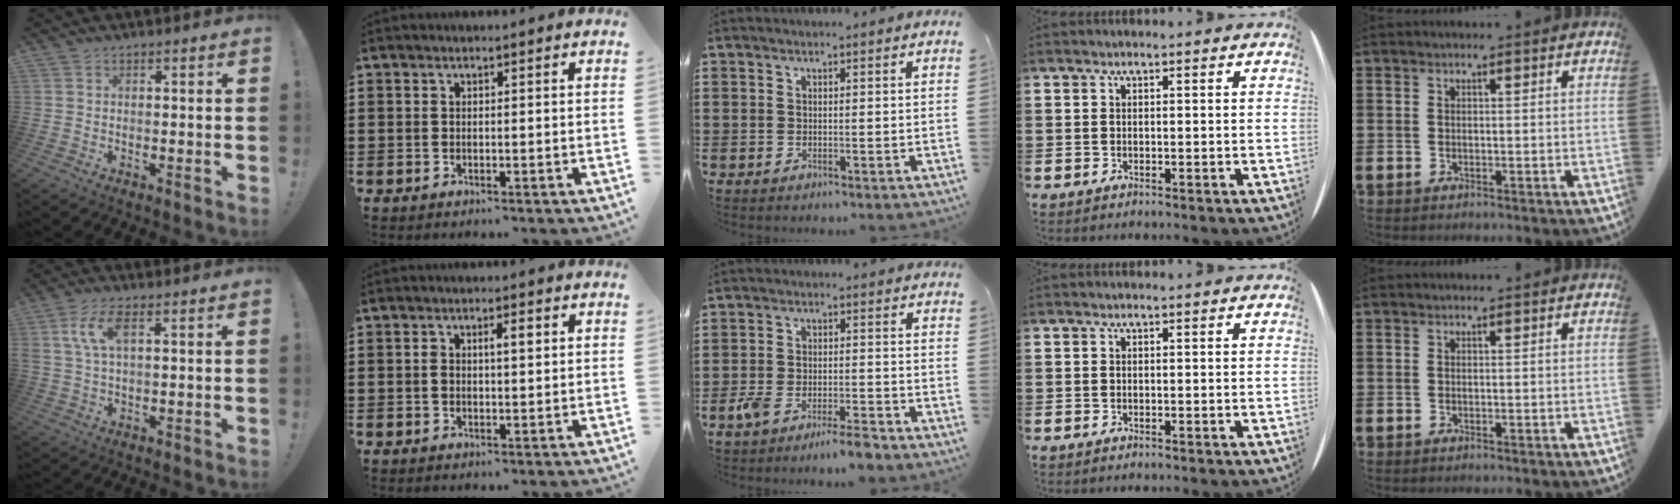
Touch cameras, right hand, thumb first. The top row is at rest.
{"thumb": {"total": 7.5, "force": [2.5, 2.8, 6.5], "torque": [-0.123, -0.001, 0.044]}, "index": {"total": 2.7, "force": [0.5, 0.9, 2.5], "torque": [-0.041, 0.002, 0.003]}, "middle": {"total": 4.9, "force": [-4.0, 0.6, 2.7], "torque": [-0.063, -0.004, -0.080]}}